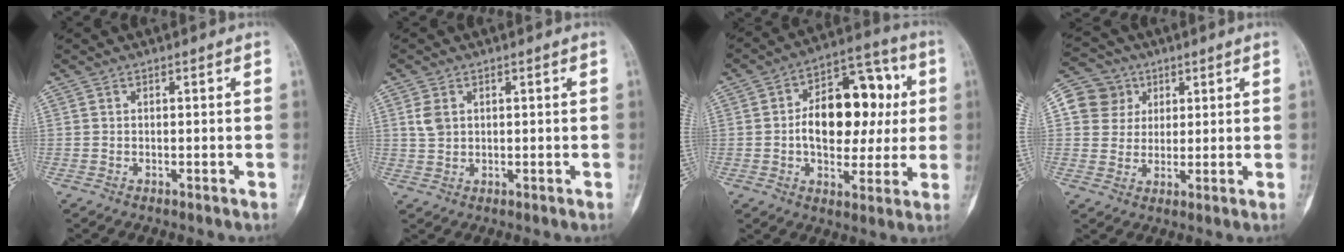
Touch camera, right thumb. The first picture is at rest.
{"total": 3.1, "force": [1.0, 2.2, 1.9], "torque": [-0.035, 0.002, 0.024]}
{"total": 18.3, "force": [1.5, 11.2, 14.5], "torque": [-0.170, 0.028, 0.020]}
{"total": 8.2, "force": [2.6, 7.7, 1.3], "torque": [0.011, 0.000, 0.045]}